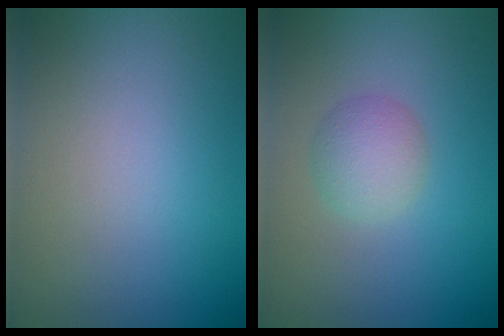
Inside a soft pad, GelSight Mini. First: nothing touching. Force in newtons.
{"total": 2.3, "press": 2.3, "slide": 0.1}